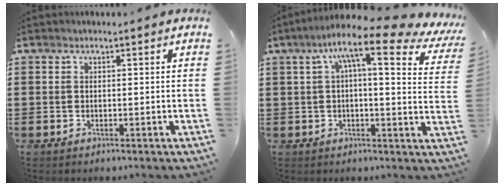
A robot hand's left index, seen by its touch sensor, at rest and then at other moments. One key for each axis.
{"total": 10.5, "fx": 6.5, "fy": 1.7, "fz": 8.0, "tx": -0.143, "ty": -0.032, "tz": 0.100}